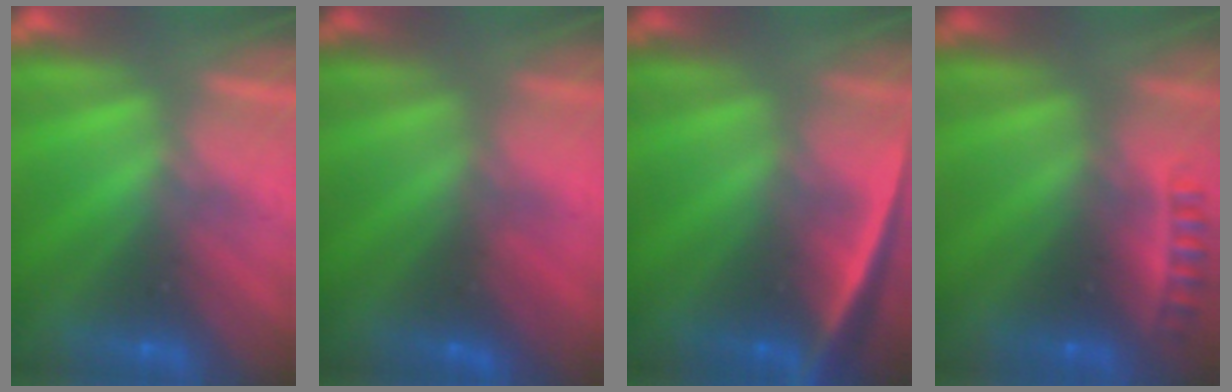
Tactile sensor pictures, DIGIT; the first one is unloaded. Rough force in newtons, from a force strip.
{"total": 4.8}
{"total": 2.4}
{"total": 2.4}